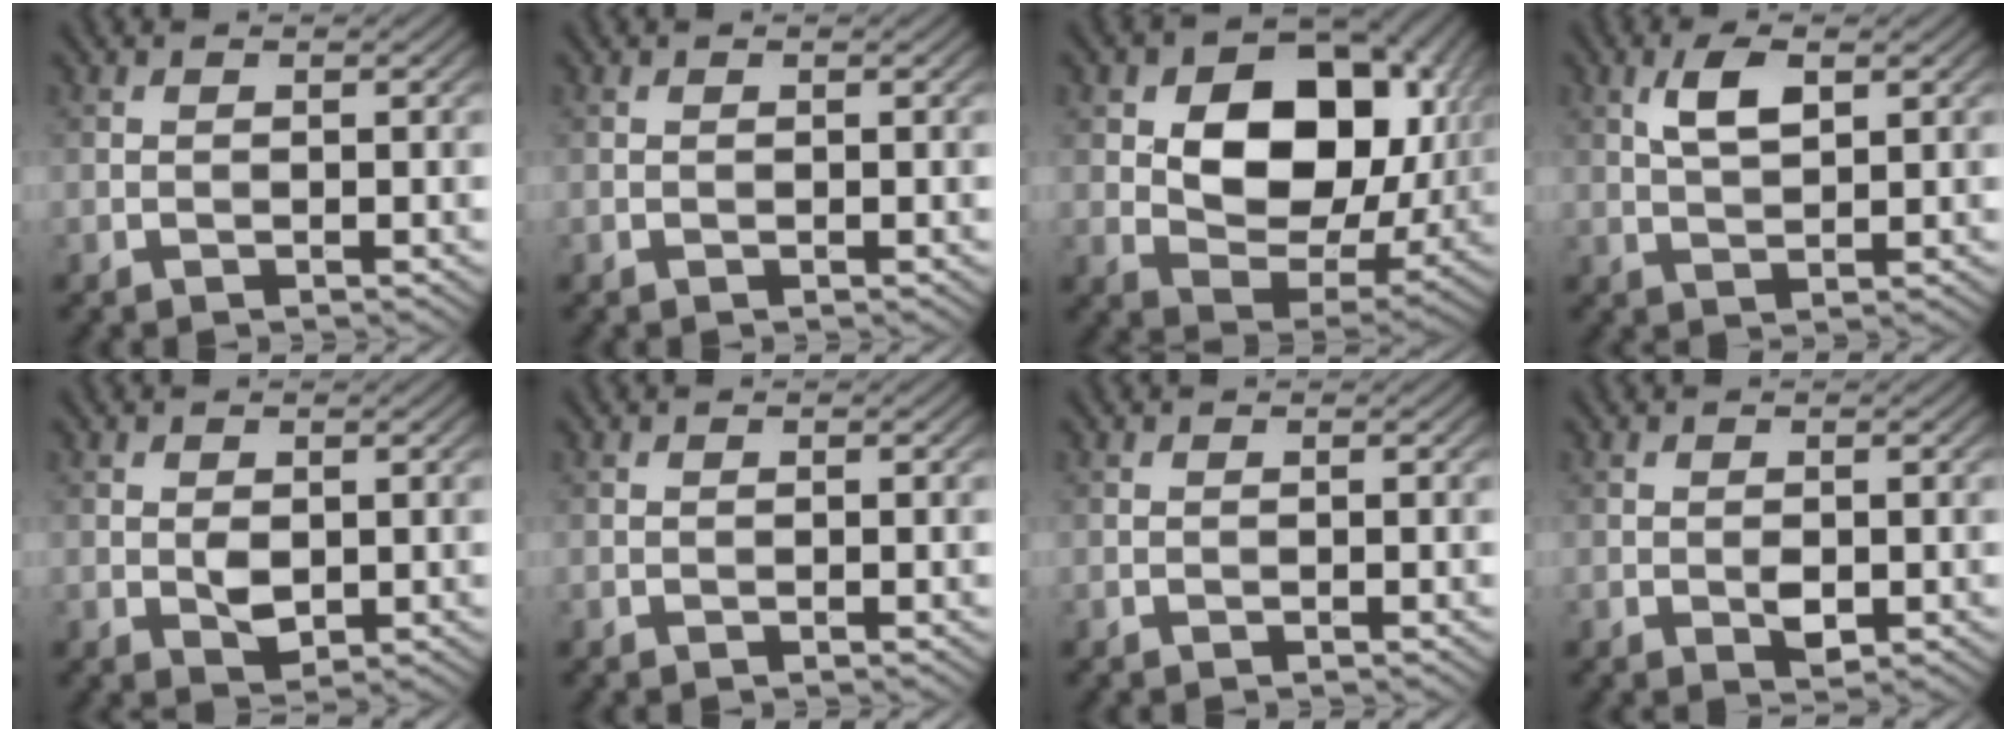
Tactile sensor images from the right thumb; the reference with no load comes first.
{"total": 0.0}
{"total": 15.4, "force": [3.0, 10.6, 10.8], "torque": [-0.171, -0.010, 0.054]}
{"total": 4.1, "force": [1.6, 1.6, 3.4], "torque": [-0.074, 0.004, 0.034]}
{"total": 2.2, "force": [0.1, 1.4, 1.7], "torque": [-0.035, -0.005, 0.005]}
{"total": 0.0}
{"total": 0.0}
{"total": 1.5, "force": [-0.3, 0.9, 1.2], "torque": [-0.023, -0.003, -0.004]}